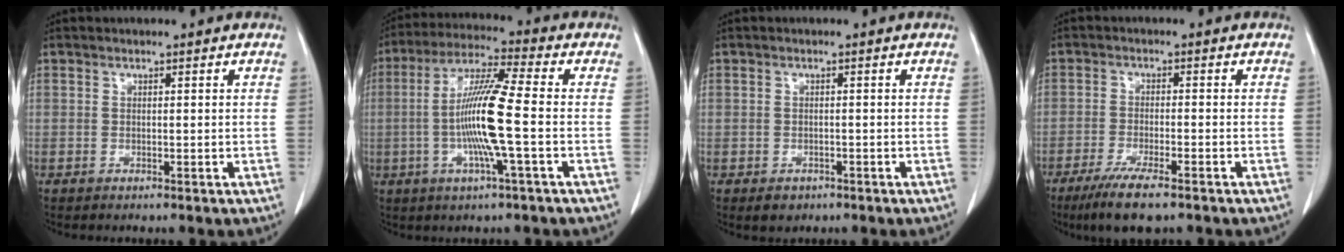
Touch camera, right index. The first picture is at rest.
{"total": 12.1, "force": [-1.7, -0.3, 11.9], "torque": [-0.233, 0.000, -0.040]}
{"total": 2.0, "force": [-1.1, 1.6, 0.5], "torque": [-0.007, 0.003, -0.009]}
{"total": 7.9, "force": [-5.6, 1.0, 5.6], "torque": [-0.097, -0.019, -0.087]}